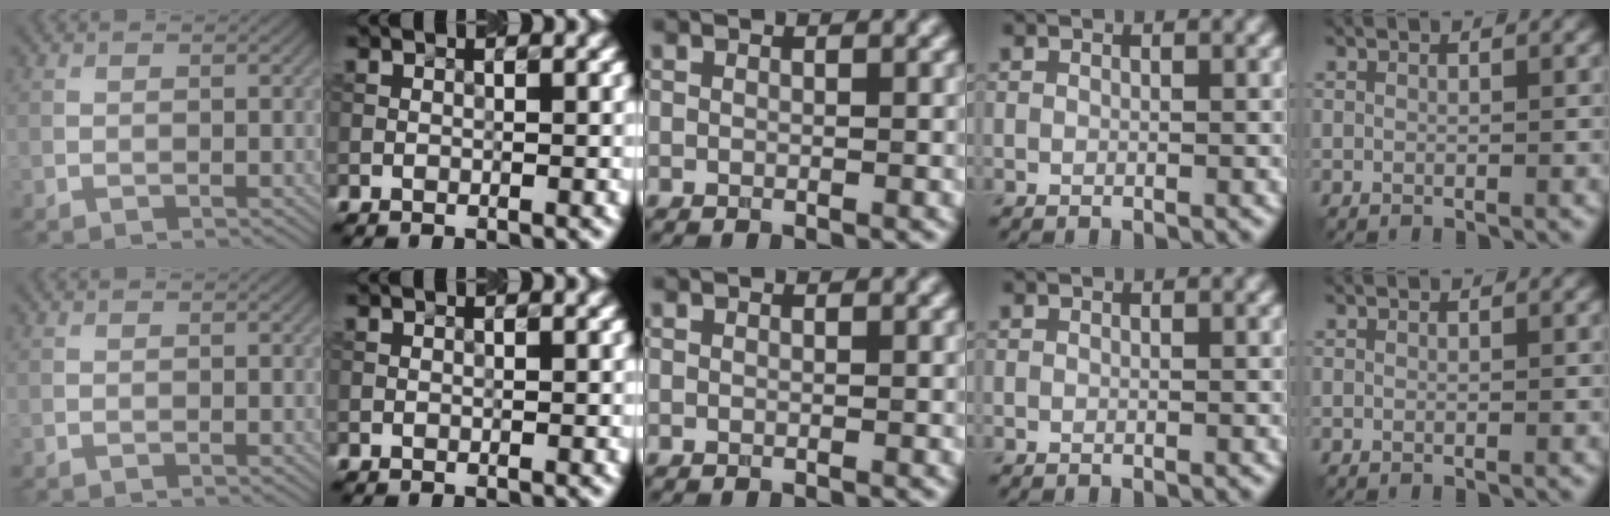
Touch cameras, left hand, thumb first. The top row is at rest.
{}